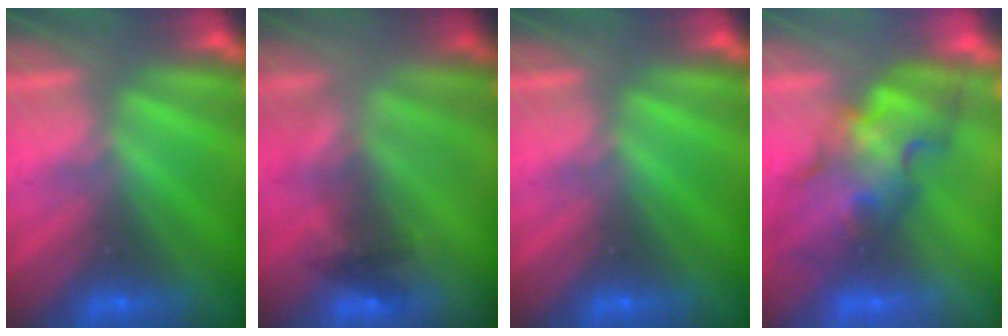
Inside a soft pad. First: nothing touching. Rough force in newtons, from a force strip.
{"total": 2.3}
{"total": 0.0}
{"total": 3.4}